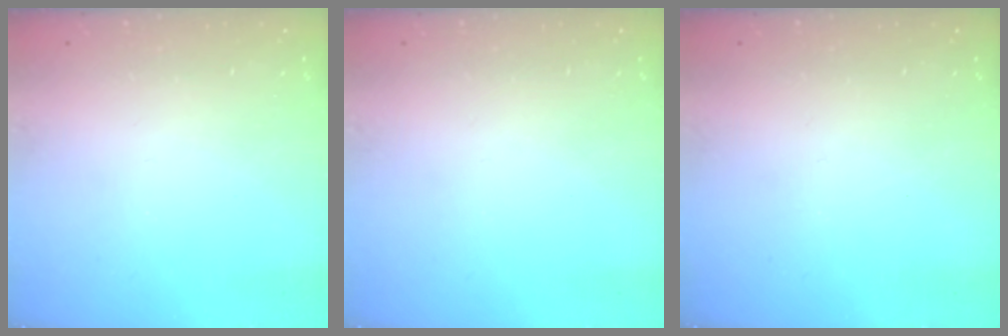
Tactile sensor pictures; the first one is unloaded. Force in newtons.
{"total": 0.0}
{"total": 0.0}